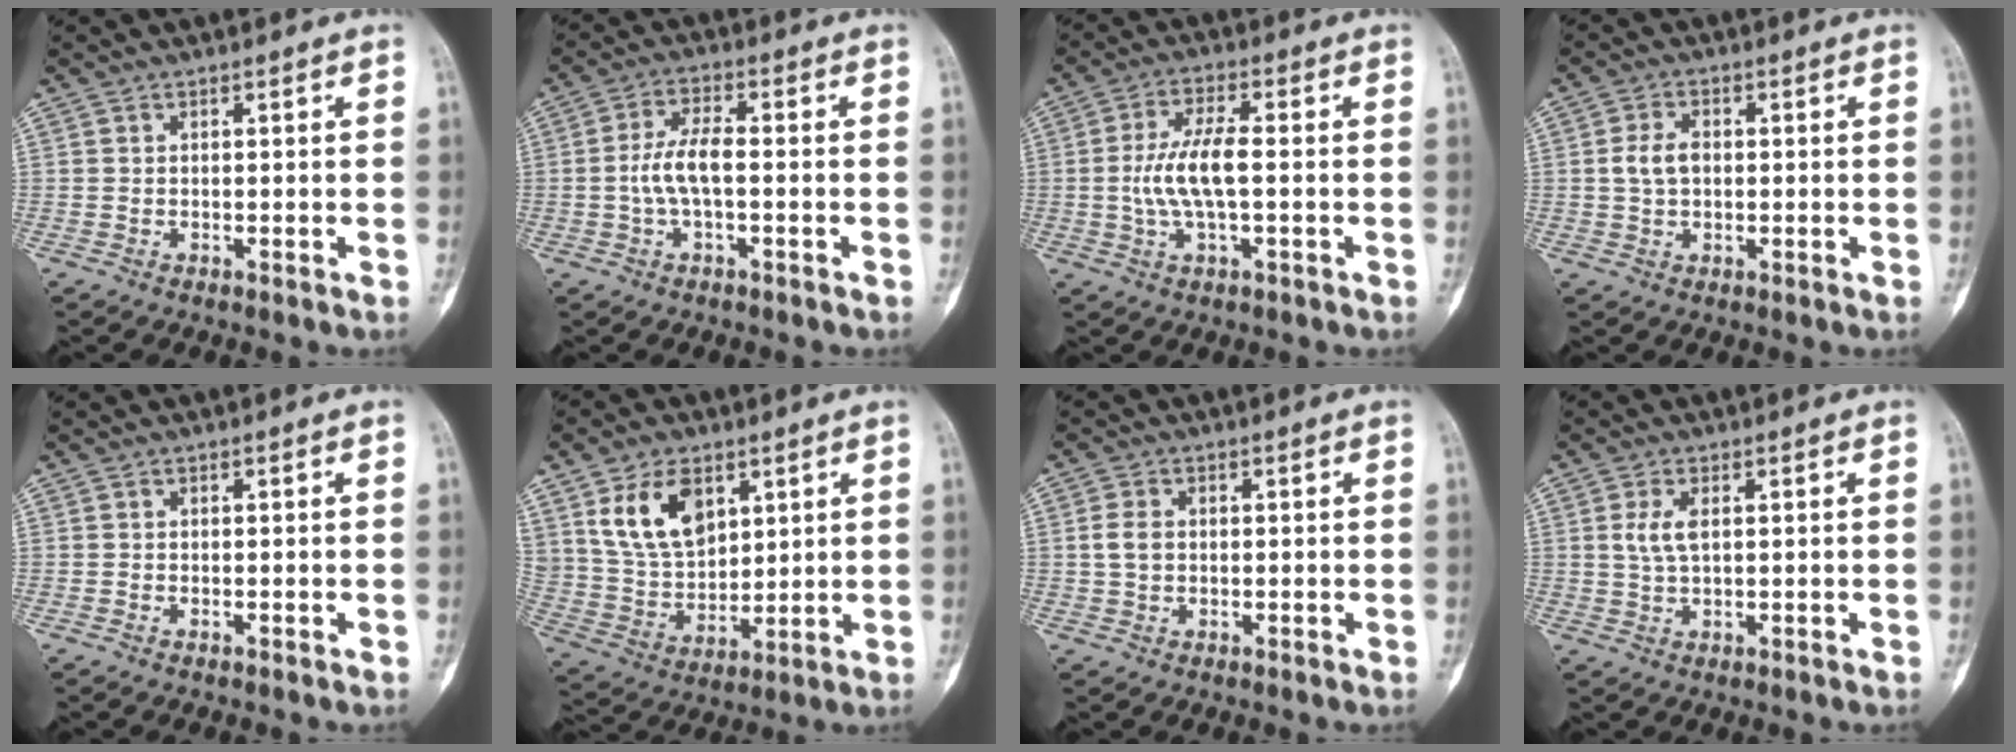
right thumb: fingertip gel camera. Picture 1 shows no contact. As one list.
[{"total": 6.2, "force": [-0.8, 2.3, 5.7], "torque": [-0.123, 0.020, -0.021]}, {"total": 8.7, "force": [-0.5, 2.9, 8.1], "torque": [-0.173, 0.013, -0.014]}, {"total": 4.5, "force": [0.2, 3.0, 3.3], "torque": [-0.066, 0.009, 0.003]}, {"total": 0.0}, {"total": 13.2, "force": [6.1, 8.4, 8.1], "torque": [-0.126, -0.025, 0.132]}, {"total": 3.2, "force": [0.3, 2.3, 2.2], "torque": [-0.044, 0.005, 0.004]}, {"total": 3.8, "force": [0.9, 1.8, 3.2], "torque": [-0.072, -0.001, 0.018]}]